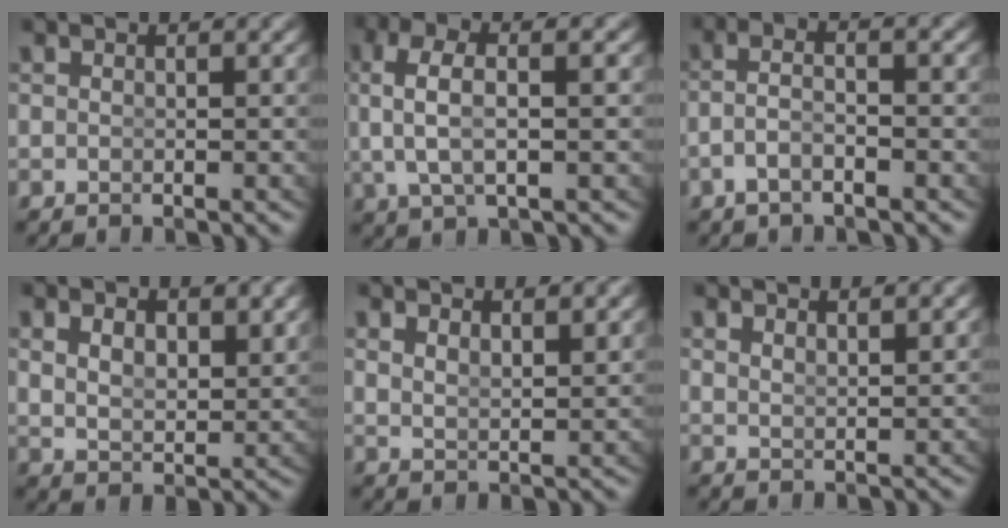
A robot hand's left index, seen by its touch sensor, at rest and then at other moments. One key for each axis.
{"total": 4.7, "fx": 1.2, "fy": 1.7, "fz": 4.3, "tx": -0.090, "ty": 0.005, "tz": 0.028}
{"total": 2.8, "fx": -1.4, "fy": 0.7, "fz": 2.3, "tx": -0.051, "ty": -0.011, "tz": -0.019}
{"total": 3.1, "fx": 1.7, "fy": 1.4, "fz": 2.1, "tx": -0.045, "ty": -0.022, "tz": 0.044}
{"total": 2.3, "fx": 2.1, "fy": -0.1, "fz": 0.9, "tx": -0.020, "ty": -0.016, "tz": 0.050}
{"total": 2.2, "fx": 2.1, "fy": -0.5, "fz": 0.6, "tx": -0.008, "ty": -0.011, "tz": 0.047}